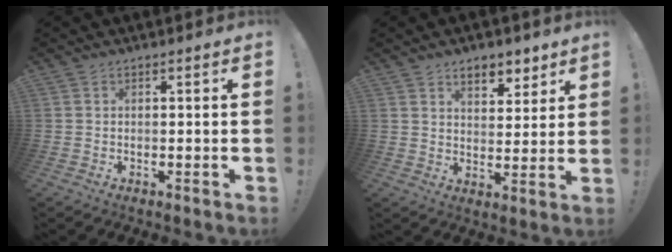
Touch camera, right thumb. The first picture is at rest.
{"total": 7.5, "force": [5.7, 3.9, 3.0], "torque": [-0.031, -0.040, 0.103]}